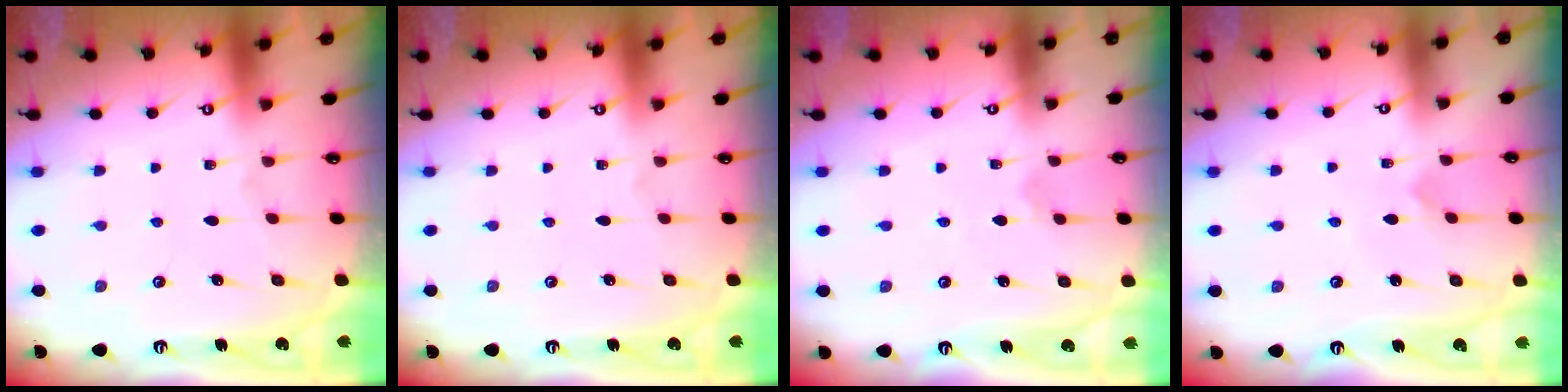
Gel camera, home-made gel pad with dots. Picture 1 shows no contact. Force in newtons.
{"total": 0.0}
{"total": 1.2, "press": 1.2, "slide": 0.2}
{"total": 2.7, "press": 2.7, "slide": 0.3}